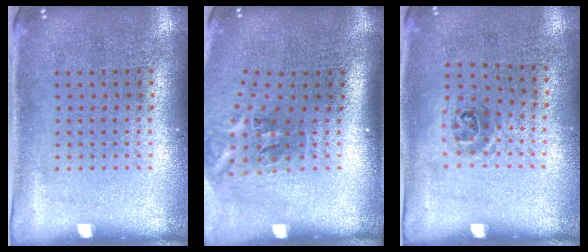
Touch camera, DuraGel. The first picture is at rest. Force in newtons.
{"total": 2.3, "press": 1.4, "slide": 1.8}
{"total": 0.9, "press": 0.7, "slide": 0.7}